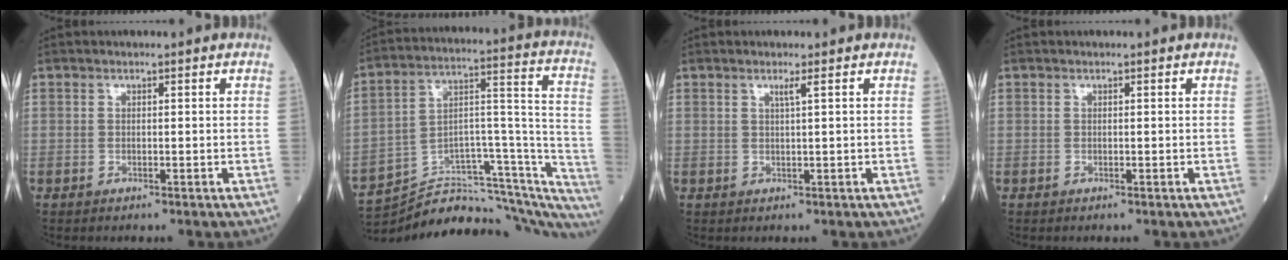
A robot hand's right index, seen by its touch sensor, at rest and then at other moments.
{"total": 31.4, "force": [-29.1, 5.7, 10.3], "torque": [-0.091, 0.033, -0.397]}
{"total": 1.1, "force": [0.6, -0.4, 0.9], "torque": [-0.027, -0.007, 0.014]}
{"total": 0.0}